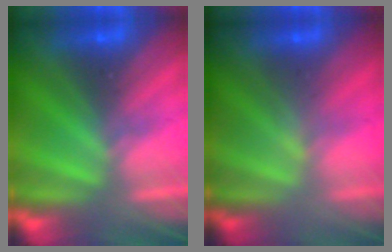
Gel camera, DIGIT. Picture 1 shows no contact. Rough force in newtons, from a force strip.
{"total": 2.1}